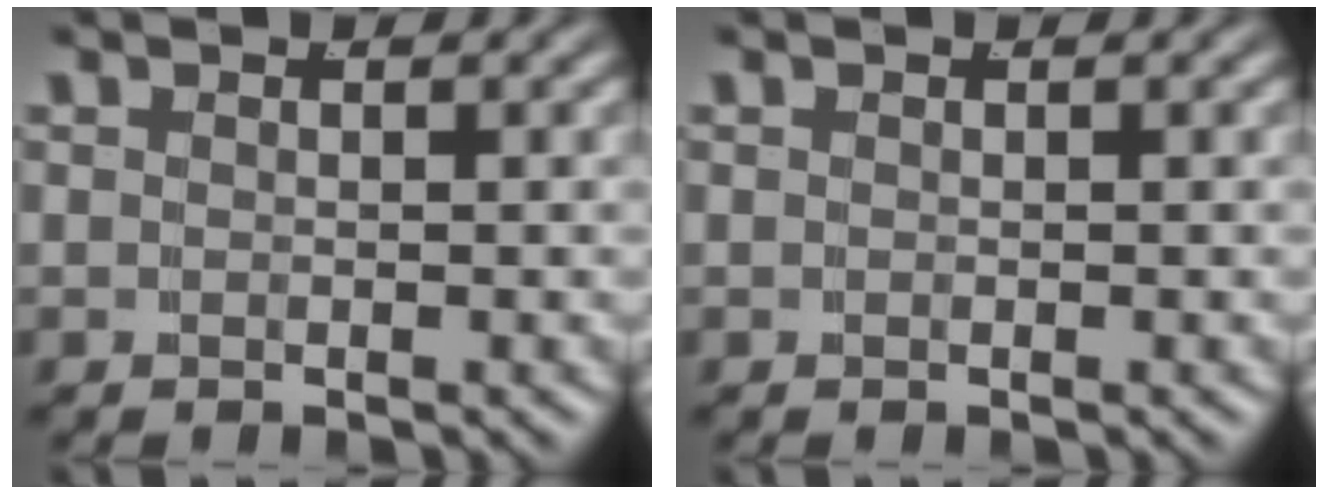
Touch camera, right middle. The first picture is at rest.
{"total": 0.0}